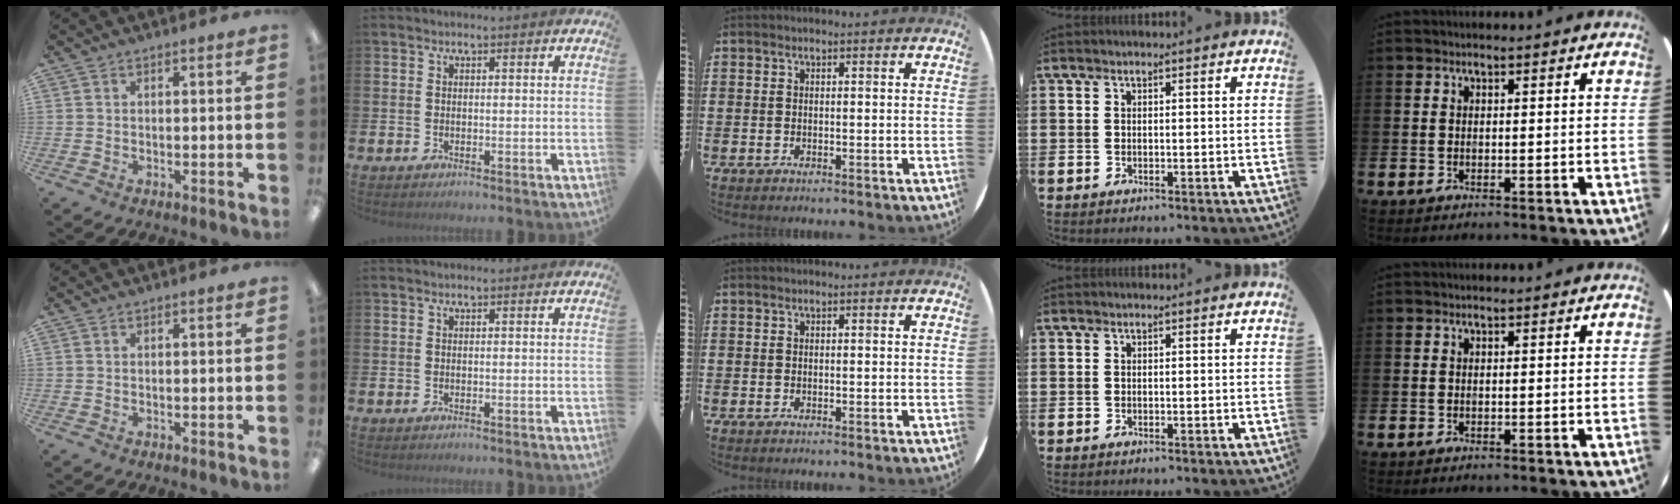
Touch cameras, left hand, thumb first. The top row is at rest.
{}